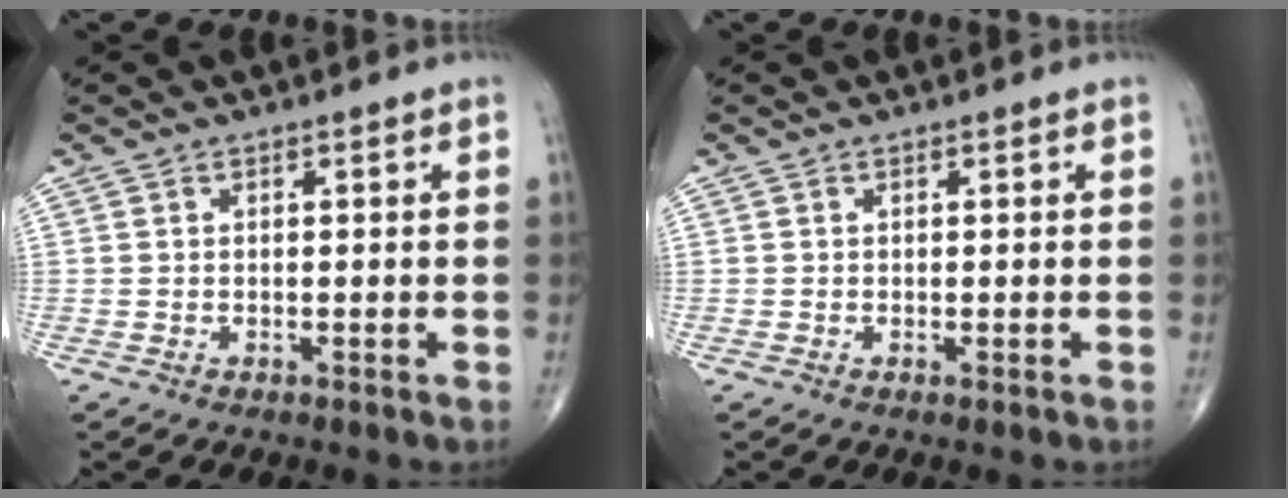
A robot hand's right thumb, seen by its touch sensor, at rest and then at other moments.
{"total": 0.0}